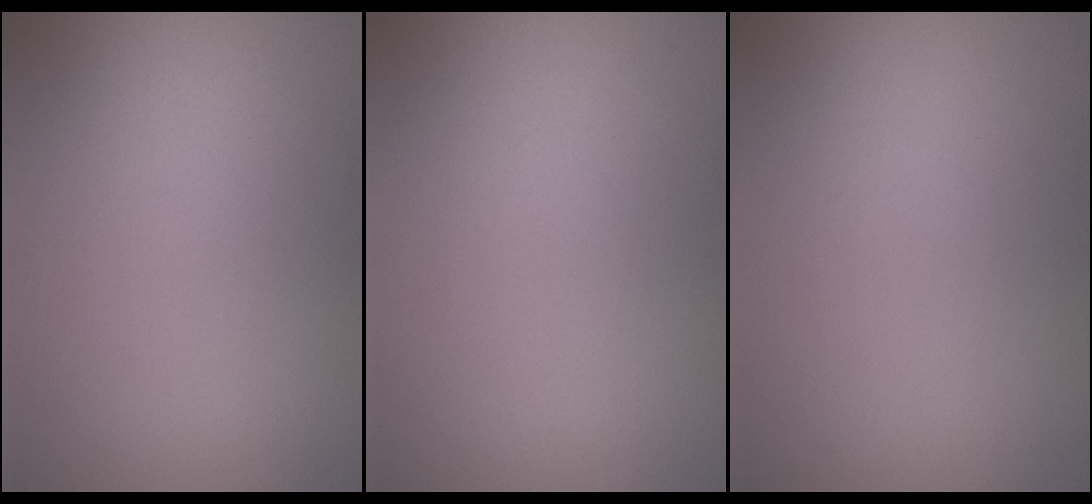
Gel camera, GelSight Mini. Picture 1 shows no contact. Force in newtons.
{"total": 0.0}
{"total": 0.0}